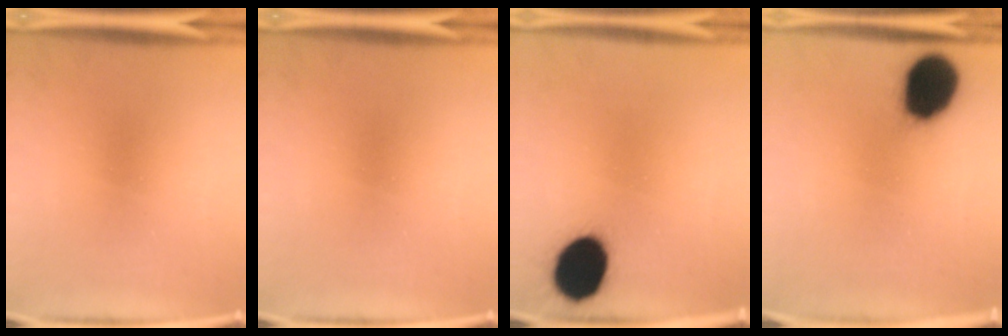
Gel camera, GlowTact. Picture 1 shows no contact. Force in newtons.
{"total": 0.0}
{"total": 15.2}
{"total": 16.8}